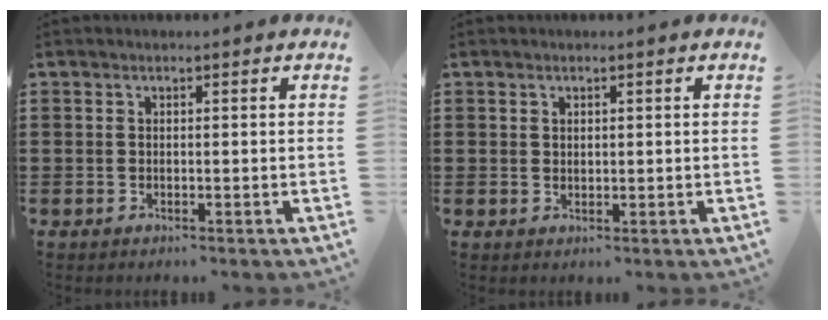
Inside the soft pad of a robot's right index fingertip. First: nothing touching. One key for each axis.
{"total": 0.9, "fx": 0.7, "fy": 0.6, "fz": 0.3, "tx": -0.007, "ty": 0.003, "tz": 0.012}